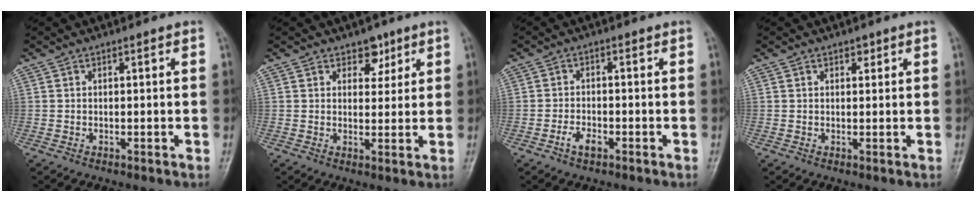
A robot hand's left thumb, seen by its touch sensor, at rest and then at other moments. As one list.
[{"total": 3.8, "force": [2.4, 2.6, 1.4], "torque": [0.009, -0.013, 0.034]}, {"total": 3.1, "force": [-1.7, 1.6, 2.0], "torque": [-0.035, 0.013, -0.030]}, {"total": 1.2, "force": [0.8, 0.8, 0.5], "torque": [0.002, -0.004, 0.009]}]